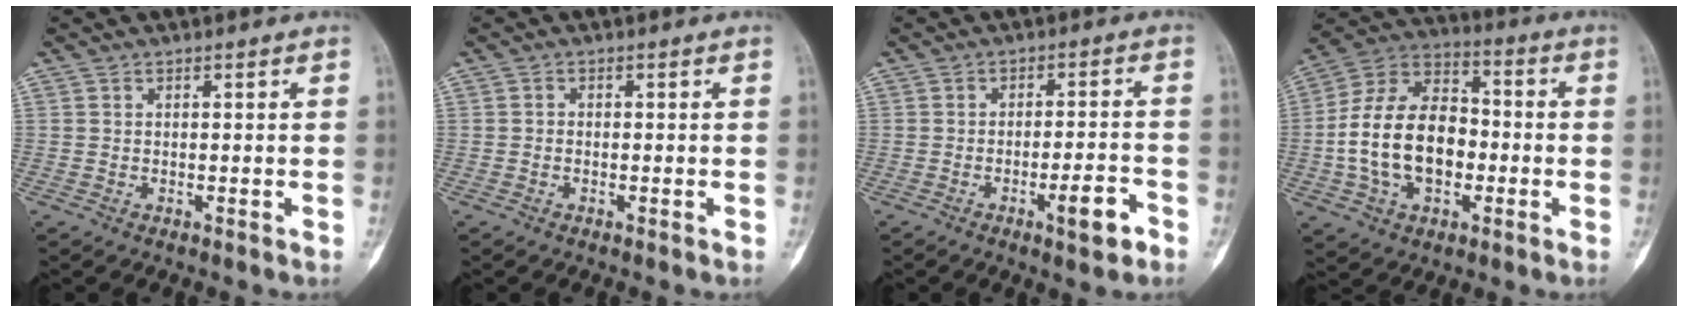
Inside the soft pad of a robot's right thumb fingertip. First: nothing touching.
{"total": 0.7, "force": [-0.2, 0.6, 0.3], "torque": [-0.001, 0.003, -0.005]}
{"total": 6.4, "force": [-3.3, 1.6, 5.3], "torque": [-0.076, 0.021, -0.044]}
{"total": 18.8, "force": [-2.4, 12.5, 13.8], "torque": [-0.233, 0.037, -0.041]}